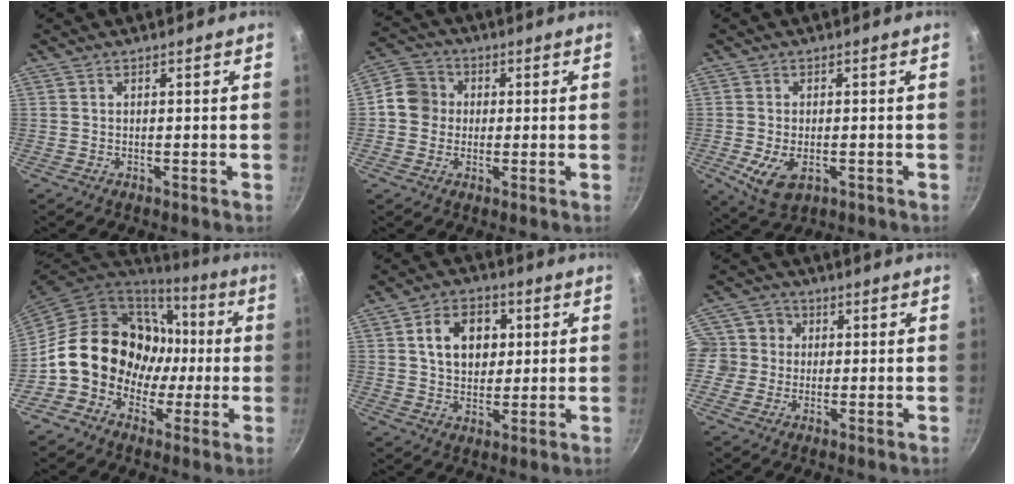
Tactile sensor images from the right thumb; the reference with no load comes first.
{"total": 7.3, "force": [0.2, 6.8, 2.8], "torque": [-0.019, 0.014, -0.018]}
{"total": 6.8, "force": [-1.9, 4.0, 5.2], "torque": [-0.097, -0.014, -0.026]}
{"total": 18.2, "force": [-1.3, 15.6, 9.2], "torque": [-0.097, 0.050, -0.019]}
{"total": 10.9, "force": [2.6, 8.1, 6.8], "torque": [-0.085, 0.004, 0.038]}
{"total": 7.0, "force": [0.6, 6.7, 1.8], "torque": [0.005, 0.011, -0.007]}